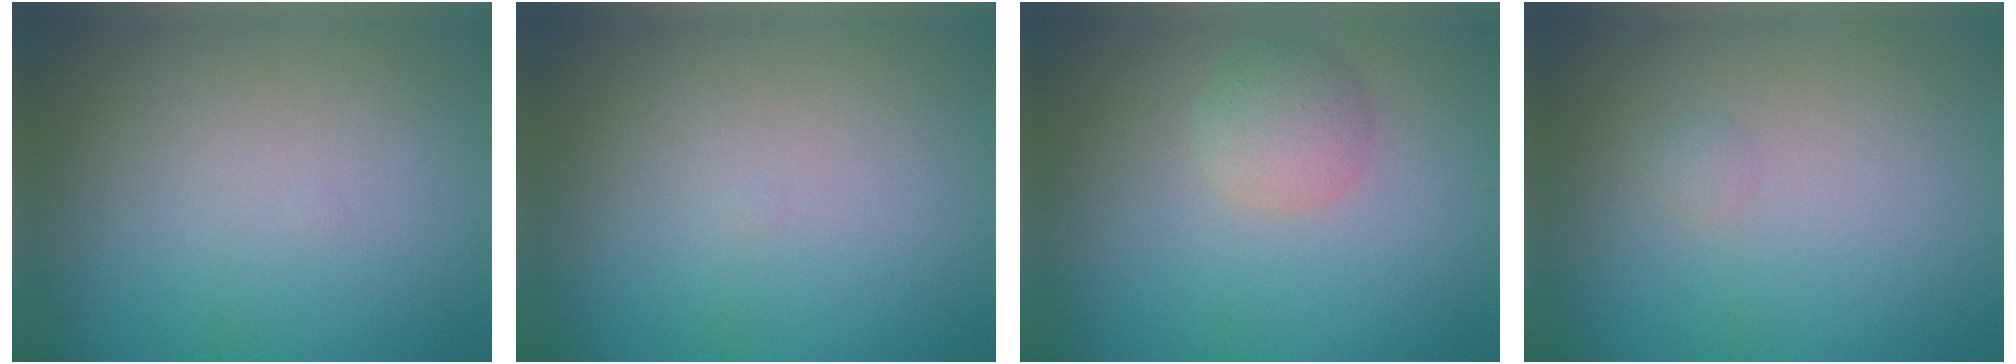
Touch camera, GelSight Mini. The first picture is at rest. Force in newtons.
{"total": 0.0}
{"total": 2.7, "press": 2.6, "slide": 0.2}
{"total": 0.5, "press": 0.5, "slide": 0.0}